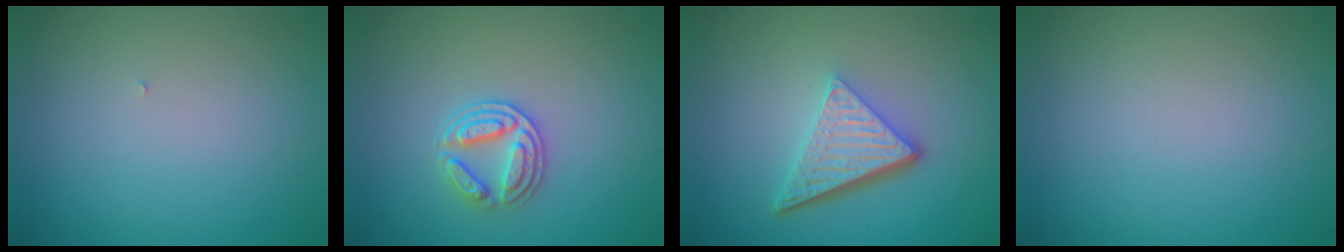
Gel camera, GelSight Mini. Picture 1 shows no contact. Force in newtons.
{"total": 2.9, "press": 2.7, "slide": 1.0}
{"total": 5.2, "press": 3.6, "slide": 3.8}
{"total": 0.0}